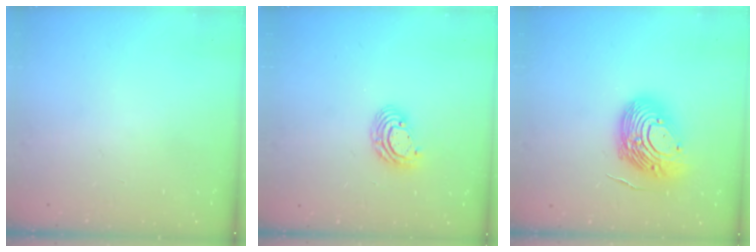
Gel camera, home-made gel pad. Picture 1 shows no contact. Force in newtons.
{"total": 7.6, "press": 7.5, "slide": 1.2}
{"total": 14.9, "press": 14.7, "slide": 2.7}